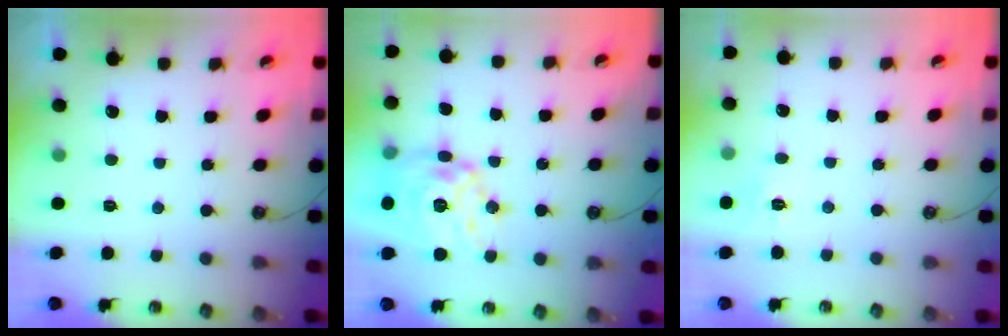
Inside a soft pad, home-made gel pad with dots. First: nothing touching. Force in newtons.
{"total": 16.7, "press": 16.6, "slide": 1.6}
{"total": 3.7, "press": 3.7, "slide": 0.4}